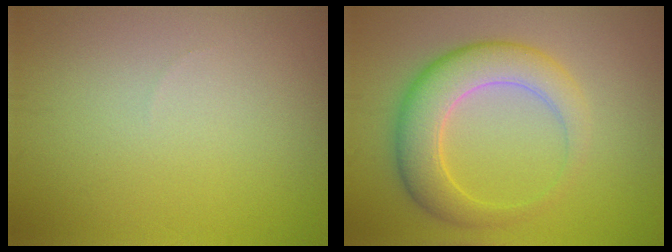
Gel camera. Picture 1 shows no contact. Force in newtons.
{"total": 6.1, "press": 6.1, "slide": 0.3}